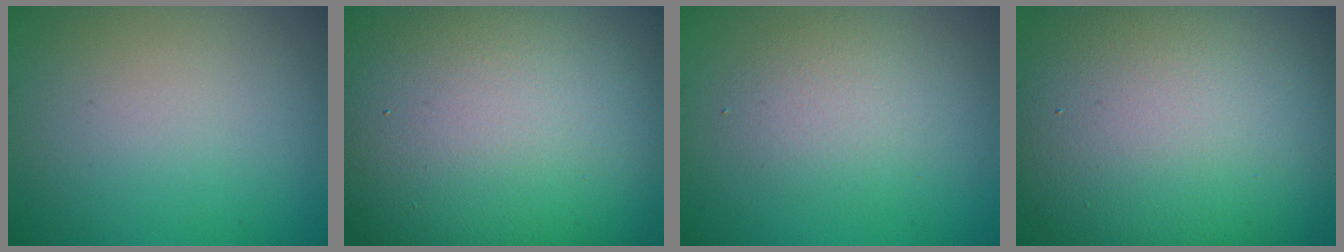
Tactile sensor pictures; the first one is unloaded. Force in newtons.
{"total": 22.2, "press": 22.2, "slide": 1.0}
{"total": 2.5, "press": 2.5, "slide": 0.2}
{"total": 15.3, "press": 15.3, "slide": 0.6}